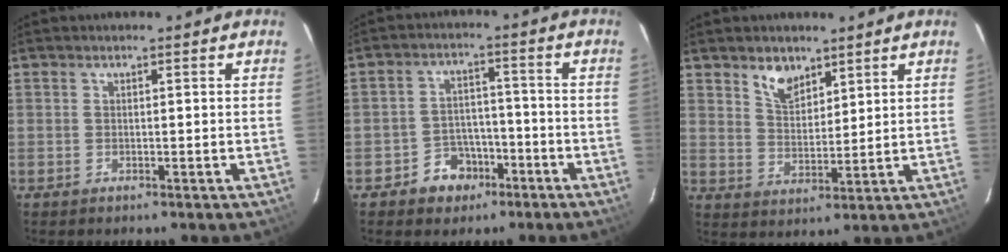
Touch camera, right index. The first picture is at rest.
{"total": 6.8, "force": [-4.0, 5.3, 1.5], "torque": [-0.043, 0.020, -0.053]}
{"total": 6.0, "force": [4.3, 3.2, 2.7], "torque": [-0.041, 0.004, 0.083]}